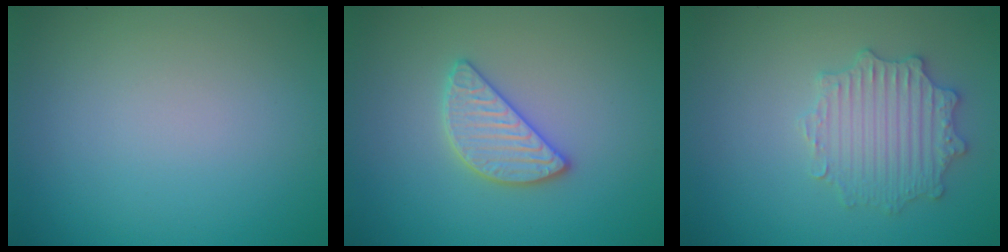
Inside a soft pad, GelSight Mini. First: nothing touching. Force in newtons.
{"total": 2.6, "press": 2.6, "slide": 0.2}
{"total": 3.5, "press": 3.4, "slide": 0.9}